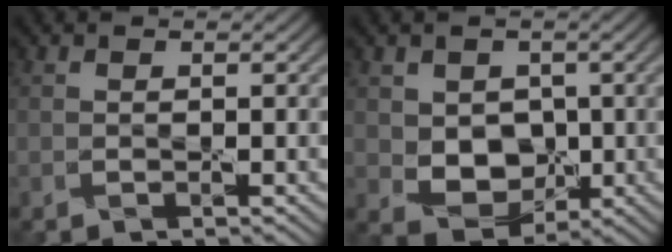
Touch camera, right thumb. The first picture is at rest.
{"total": 5.9, "force": [0.3, 4.8, 3.5], "torque": [-0.082, -0.013, 0.008]}